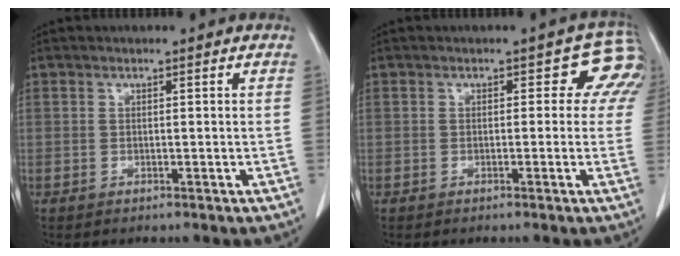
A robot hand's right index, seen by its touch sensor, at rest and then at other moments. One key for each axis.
{"total": 4.1, "fx": 1.7, "fy": 3.2, "fz": 1.9, "tx": 0.004, "ty": 0.005, "tz": -0.007}